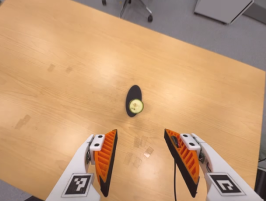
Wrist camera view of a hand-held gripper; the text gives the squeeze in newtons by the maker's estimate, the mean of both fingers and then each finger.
{"total": 0.0}